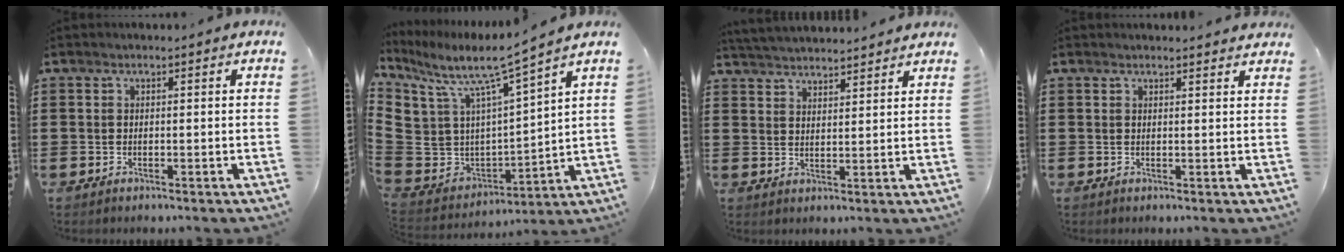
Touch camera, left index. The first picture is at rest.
{"total": 8.6, "force": [6.7, 2.3, 4.8], "torque": [-0.131, -0.051, 0.111]}
{"total": 3.6, "force": [3.6, -0.1, 0.1], "torque": [-0.014, -0.013, 0.066]}
{"total": 1.4, "force": [1.3, 0.1, 0.2], "torque": [-0.006, 0.000, 0.026]}